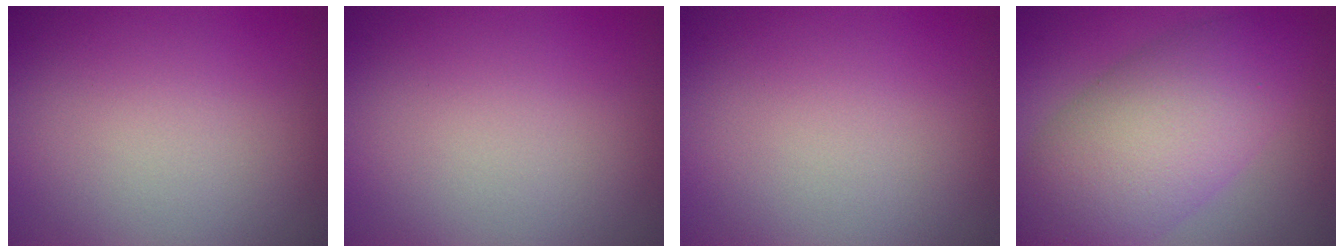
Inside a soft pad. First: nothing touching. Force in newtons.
{"total": 0.0}
{"total": 0.0}
{"total": 9.1, "press": 9.1, "slide": 0.0}